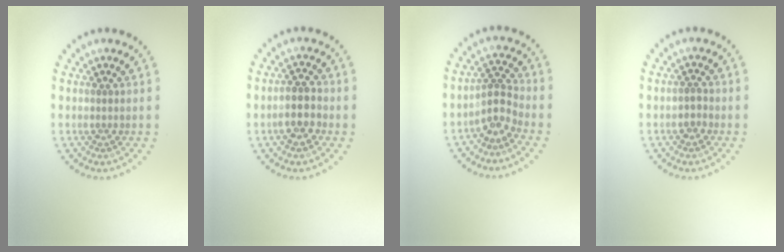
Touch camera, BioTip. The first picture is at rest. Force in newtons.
{"total": 2.9, "press": 2.7, "slide": 0.9}
{"total": 2.5, "press": 1.7, "slide": 1.8}
{"total": 0.7, "press": 0.7, "slide": 0.2}